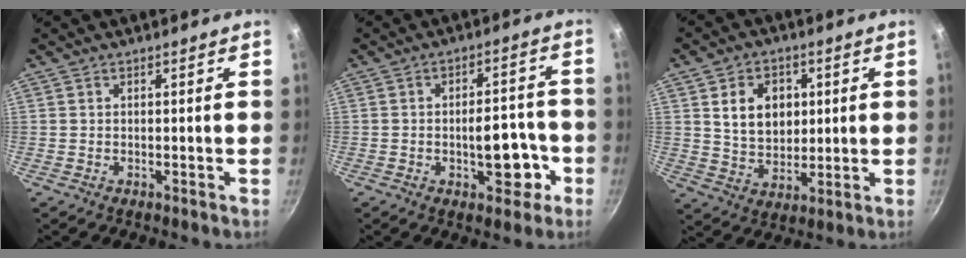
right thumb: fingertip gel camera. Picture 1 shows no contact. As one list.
[{"total": 9.2, "force": [-3.0, 4.7, 7.3], "torque": [-0.062, 0.027, -0.038]}, {"total": 10.7, "force": [2.6, 8.1, 6.5], "torque": [-0.083, -0.011, 0.049]}]